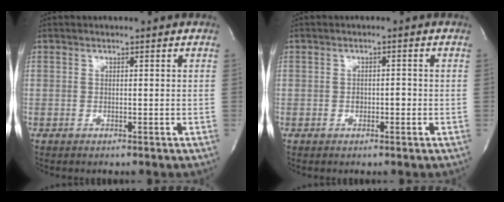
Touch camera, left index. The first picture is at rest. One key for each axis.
{"total": 1.5, "fx": -0.7, "fy": 0.9, "fz": 1.0, "tx": -0.013, "ty": 0.000, "tz": -0.010}